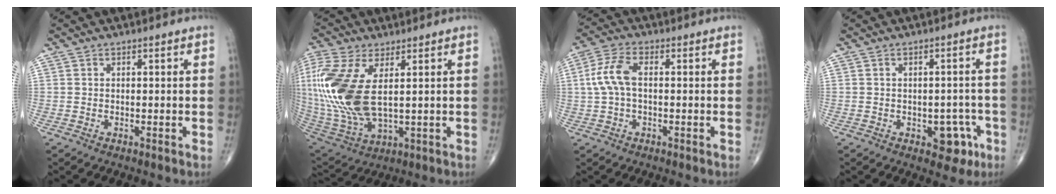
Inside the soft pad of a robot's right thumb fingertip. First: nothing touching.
{"total": 19.7, "force": [3.1, 9.5, 17.0], "torque": [-0.403, -0.024, 0.069]}
{"total": 7.0, "force": [0.5, 3.7, 6.0], "torque": [-0.140, 0.023, 0.005]}
{"total": 5.1, "force": [-2.0, 3.3, 3.3], "torque": [-0.011, 0.013, -0.020]}